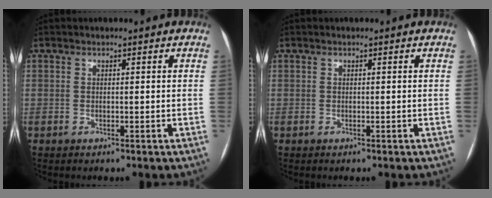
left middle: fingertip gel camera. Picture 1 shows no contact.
{"total": 0.0}